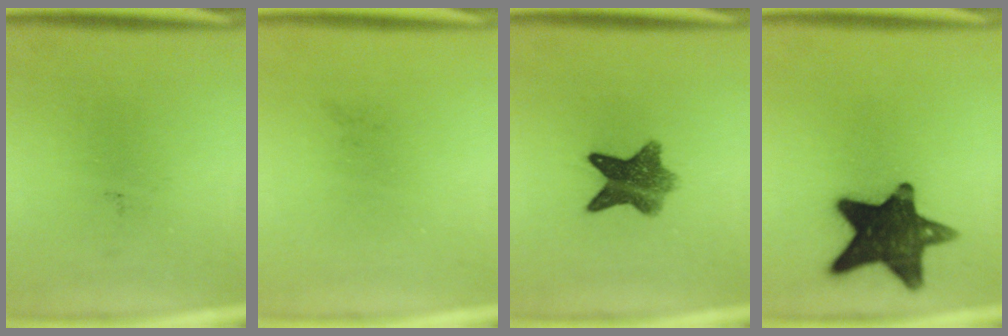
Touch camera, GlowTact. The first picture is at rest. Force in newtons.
{"total": 0.0}
{"total": 8.0}
{"total": 15.8}